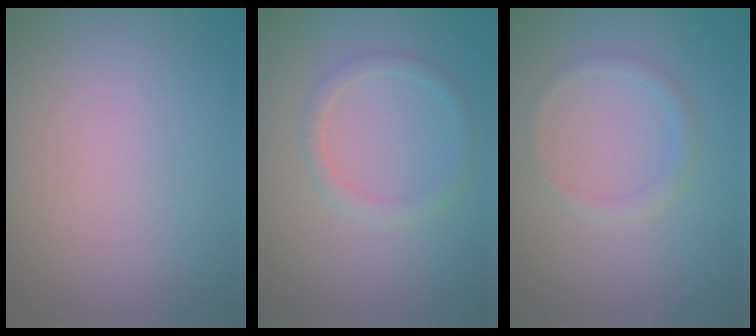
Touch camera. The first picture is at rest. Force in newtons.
{"total": 1.6, "press": 1.6, "slide": 0.1}
{"total": 1.2, "press": 1.2, "slide": 0.0}